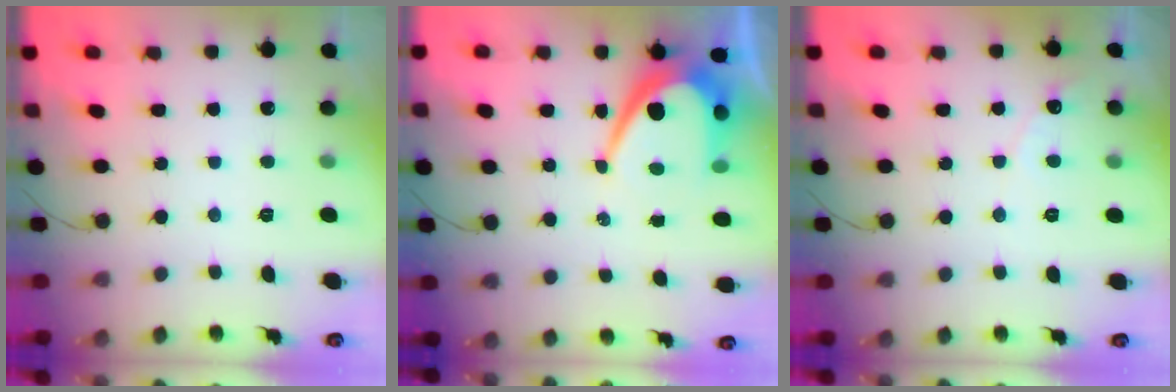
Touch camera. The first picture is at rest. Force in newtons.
{"total": 11.8, "press": 11.8, "slide": 0.8}
{"total": 3.6, "press": 3.6, "slide": 0.2}